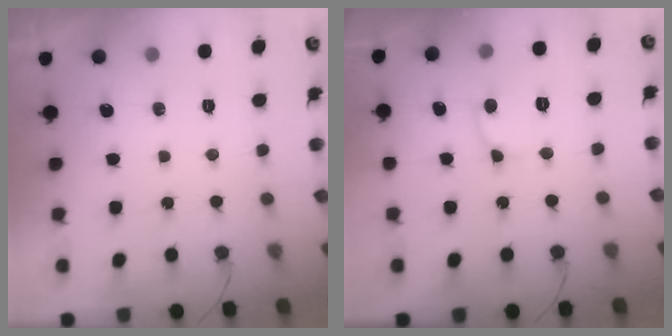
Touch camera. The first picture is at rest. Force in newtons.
{"total": 8.1, "press": 8.1, "slide": 1.0}